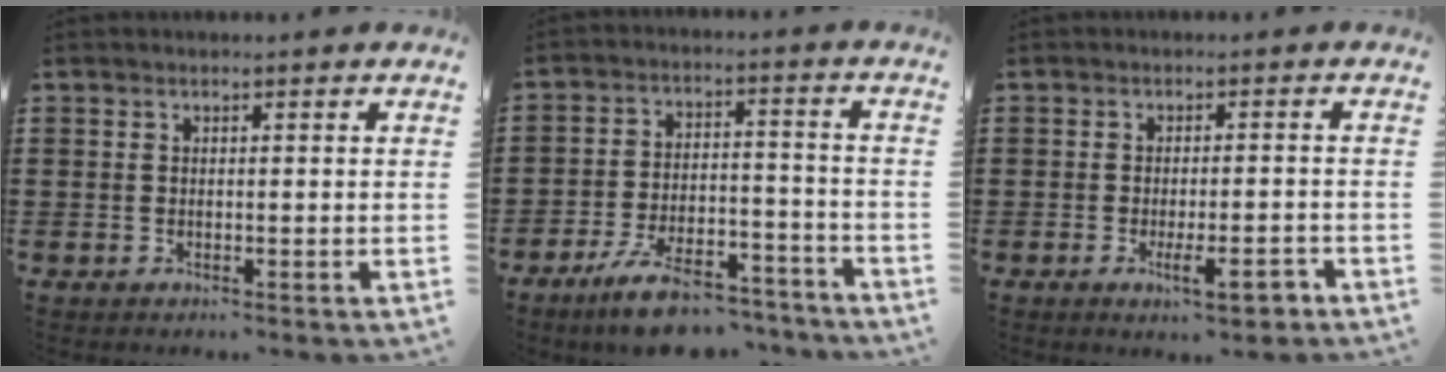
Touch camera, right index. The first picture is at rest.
{"total": 9.0, "force": [-7.3, 2.1, 4.7], "torque": [-0.089, 0.022, -0.137]}
{"total": 5.1, "force": [-2.4, 1.4, 4.3], "torque": [-0.073, -0.003, -0.041]}